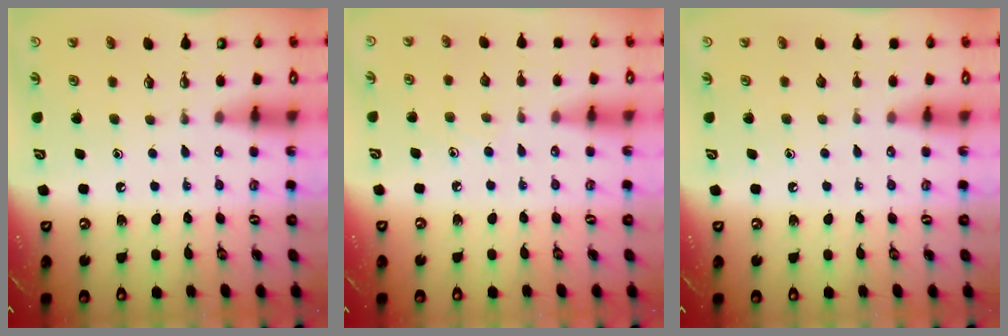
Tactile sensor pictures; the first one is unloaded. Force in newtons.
{"total": 5.4, "press": 5.3, "slide": 0.7}
{"total": 0.0}